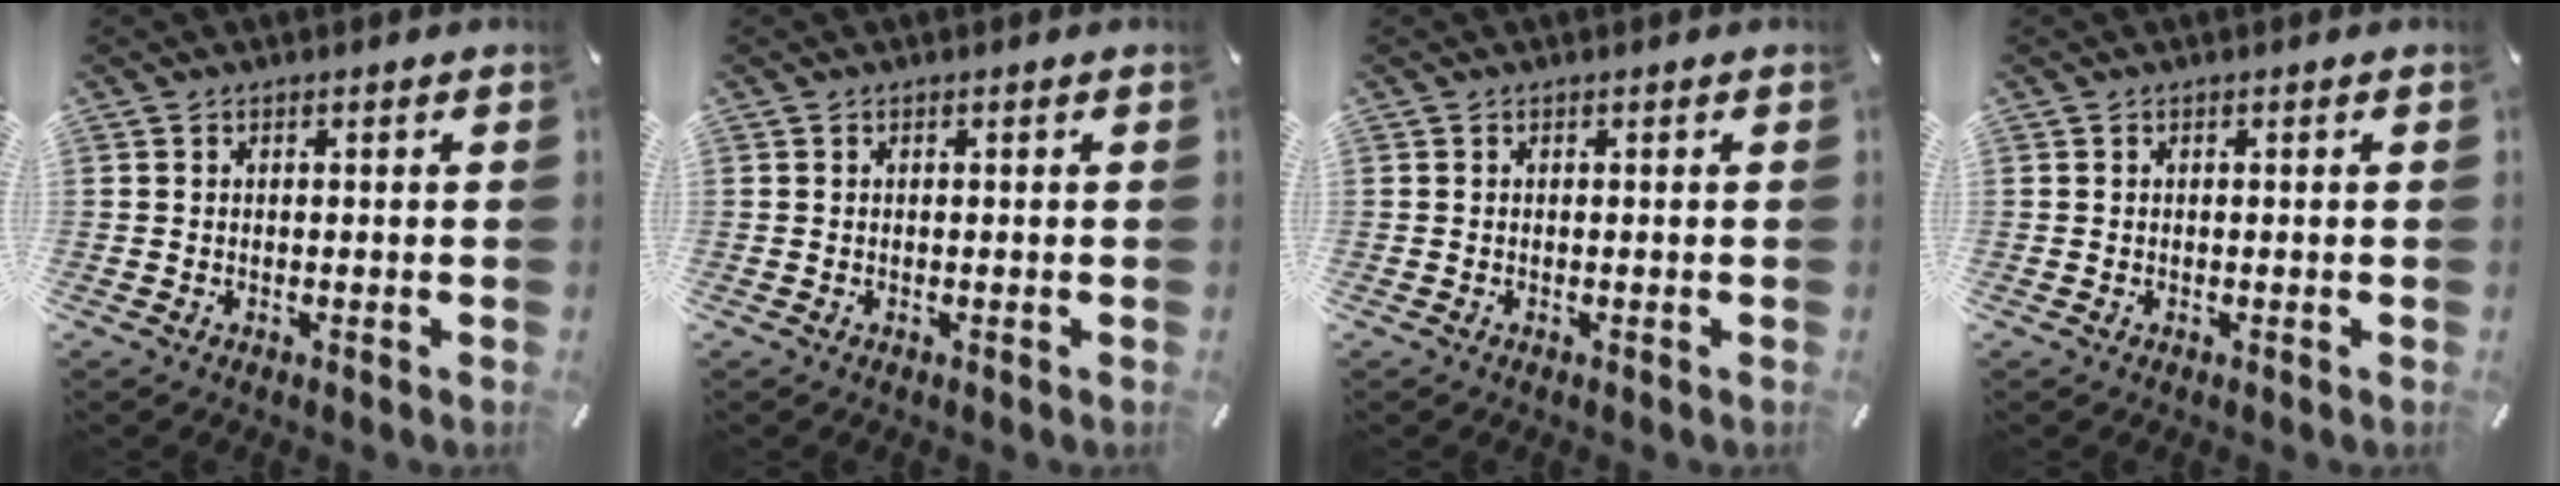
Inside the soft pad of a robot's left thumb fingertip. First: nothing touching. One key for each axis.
{"total": 0.0}
{"total": 0.0}
{"total": 0.0}